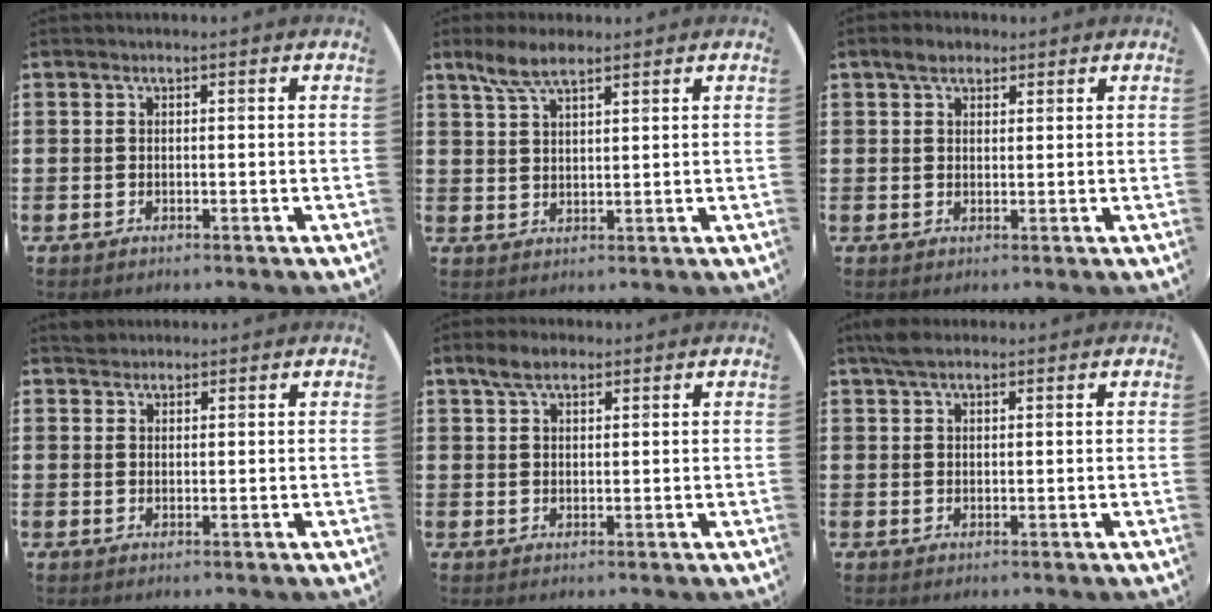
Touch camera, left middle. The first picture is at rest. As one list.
[{"total": 5.1, "force": [3.8, 1.6, 3.0], "torque": [-0.068, 0.004, 0.069]}, {"total": 2.7, "force": [2.1, 1.4, 1.0], "torque": [-0.007, 0.002, 0.035]}, {"total": 1.4, "force": [1.3, 0.5, -0.1], "torque": [0.008, 0.000, 0.024]}, {"total": 3.6, "force": [2.5, 1.6, 1.9], "torque": [-0.034, 0.004, 0.045]}, {"total": 2.6, "force": [2.0, 0.9, 1.3], "torque": [-0.031, 0.007, 0.036]}]